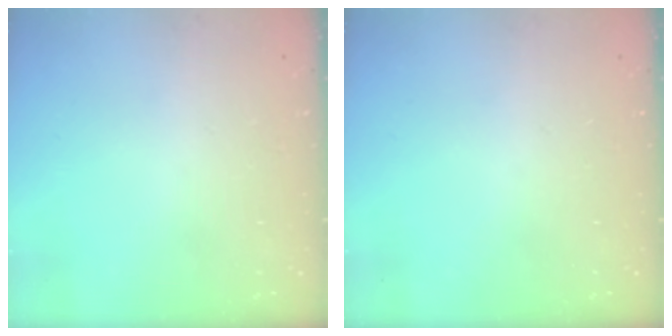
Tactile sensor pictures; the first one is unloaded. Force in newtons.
{"total": 0.0}